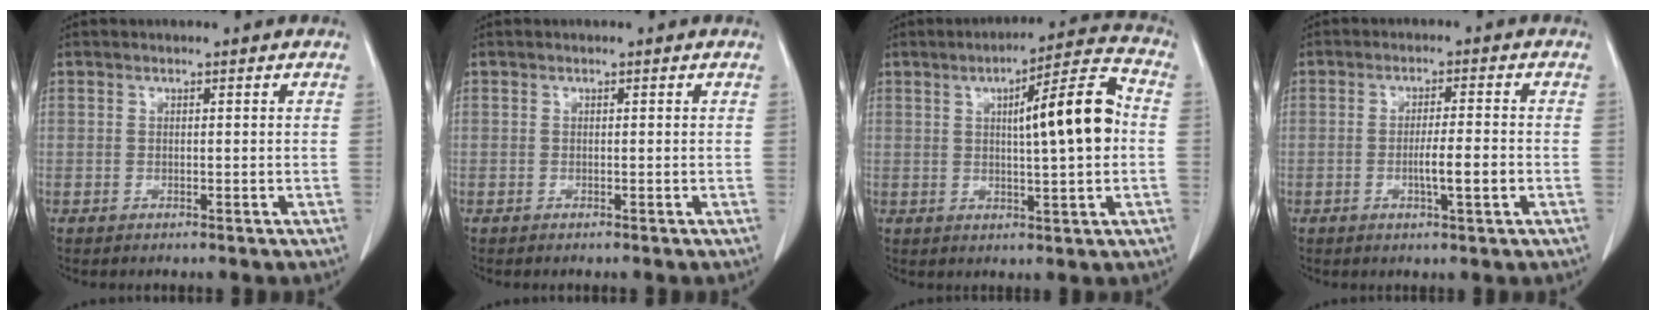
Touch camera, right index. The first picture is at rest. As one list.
[{"total": 0.0}, {"total": 11.5, "force": [1.0, 1.1, 11.4], "torque": [-0.165, 0.022, 0.013]}, {"total": 4.6, "force": [-1.3, 0.1, 4.4], "torque": [-0.072, -0.005, -0.020]}]